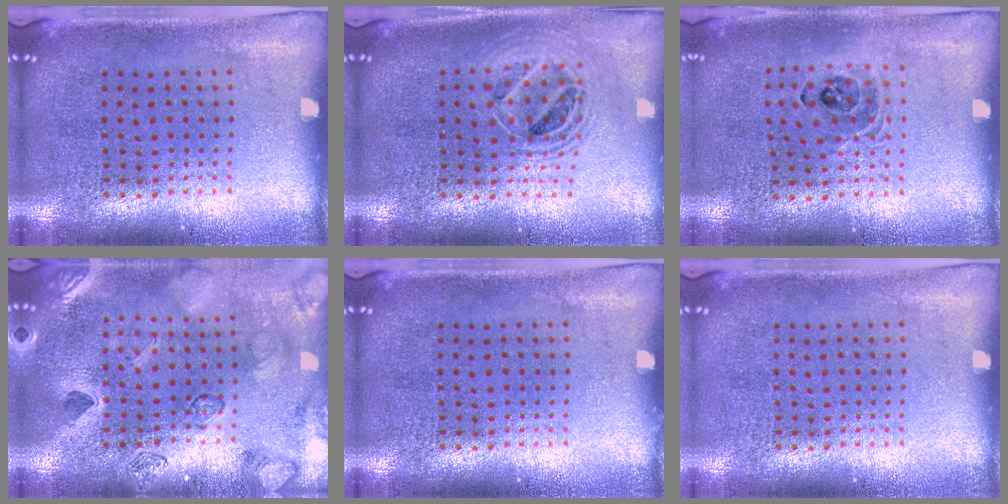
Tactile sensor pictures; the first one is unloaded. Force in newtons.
{"total": 1.8, "press": 1.5, "slide": 1.0}
{"total": 0.9, "press": 0.9, "slide": 0.2}
{"total": 2.4, "press": 2.4, "slide": 0.4}
{"total": 0.0}
{"total": 0.0}